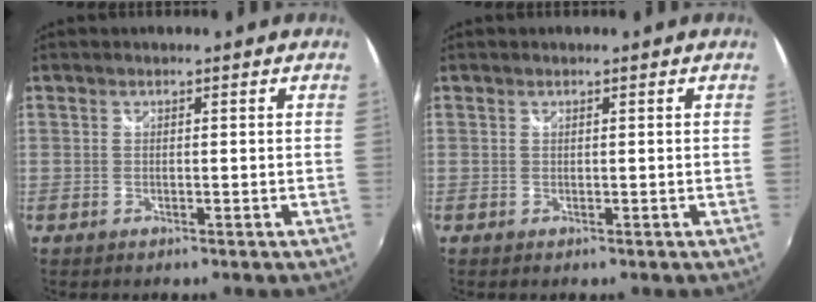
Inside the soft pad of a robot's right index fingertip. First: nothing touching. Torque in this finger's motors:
{"motor_torque": [0.17, 0.07, -0.02, 0.00]}